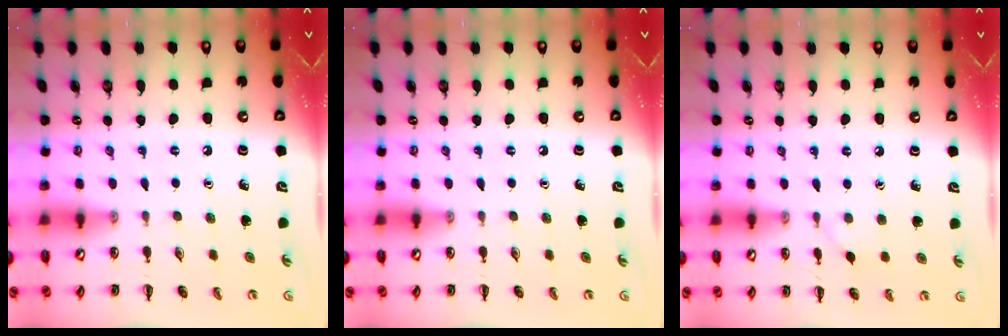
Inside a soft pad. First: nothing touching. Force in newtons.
{"total": 0.0}
{"total": 2.9, "press": 2.7, "slide": 1.1}